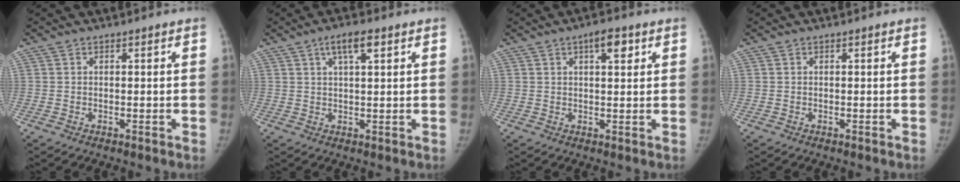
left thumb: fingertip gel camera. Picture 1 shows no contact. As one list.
[{"total": 4.8, "force": [2.4, 1.4, 3.9], "torque": [-0.064, 0.000, 0.042]}, {"total": 4.4, "force": [2.1, 1.7, 3.5], "torque": [-0.040, -0.005, 0.028]}, {"total": 0.0}]